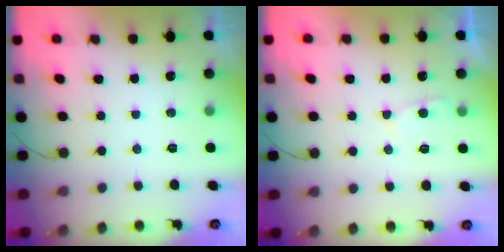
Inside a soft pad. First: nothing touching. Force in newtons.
{"total": 3.1, "press": 3.1, "slide": 0.4}